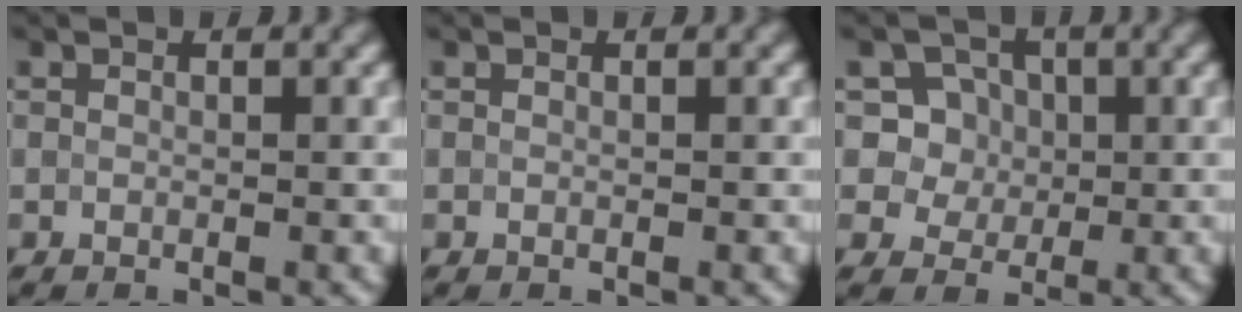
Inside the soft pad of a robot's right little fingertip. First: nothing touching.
{"total": 0.0}
{"total": 6.5, "force": [1.8, 5.8, 2.2], "torque": [-0.031, 0.017, 0.020]}